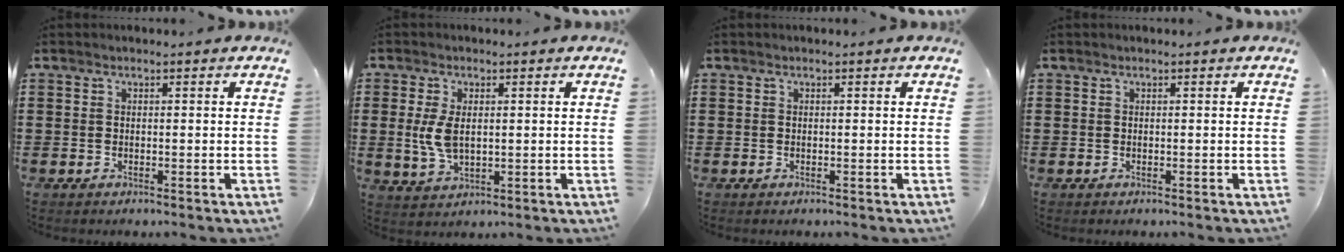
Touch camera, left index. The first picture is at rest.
{"total": 5.4, "force": [0.5, 3.0, 4.4], "torque": [-0.119, -0.002, 0.001]}
{"total": 0.0}
{"total": 0.0}